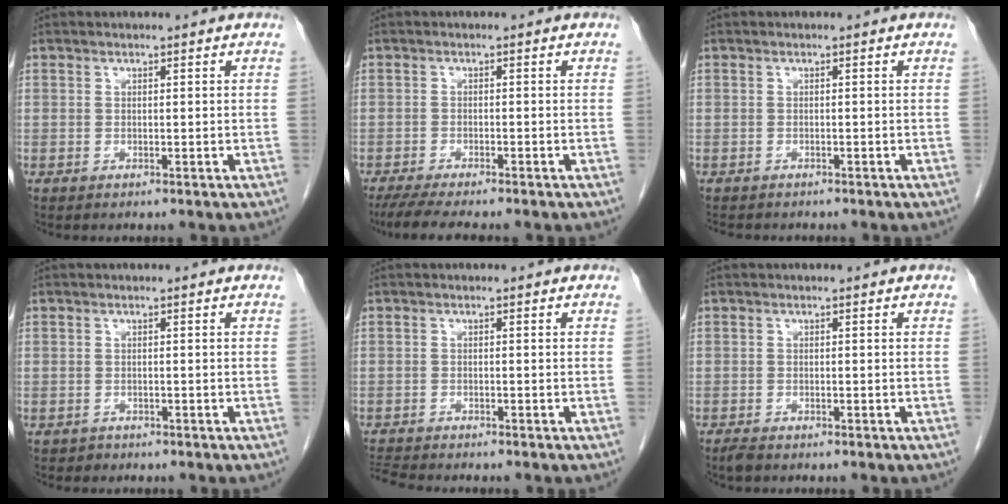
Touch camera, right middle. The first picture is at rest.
{"total": 6.9, "force": [-5.7, 0.6, 3.8], "torque": [-0.057, -0.017, -0.090]}
{"total": 3.9, "force": [-3.4, 1.3, 1.4], "torque": [-0.026, -0.008, -0.044]}
{"total": 0.8, "force": [-0.6, 0.5, -0.2], "torque": [-0.007, 0.002, -0.009]}
{"total": 3.4, "force": [-3.4, -0.3, 0.6], "torque": [-0.016, -0.018, -0.060]}
{"total": 1.2, "force": [-1.1, 0.3, 0.5], "torque": [-0.019, -0.004, -0.019]}